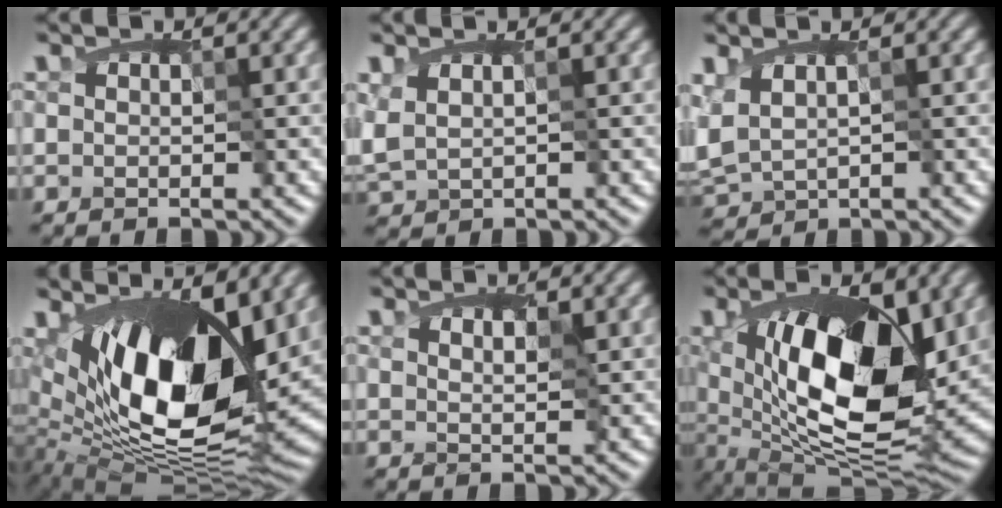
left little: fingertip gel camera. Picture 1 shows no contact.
{"total": 1.9, "force": [0.3, 1.2, 1.5], "torque": [-0.044, -0.003, 0.018]}
{"total": 2.4, "force": [-0.1, 1.4, 2.0], "torque": [-0.059, 0.000, 0.007]}
{"total": 14.6, "force": [3.0, 7.5, 12.2], "torque": [-0.187, -0.013, 0.048]}
{"total": 1.4, "force": [0.5, 0.7, 1.1], "torque": [-0.019, 0.001, 0.008]}
{"total": 13.5, "force": [1.5, 6.9, 11.5], "torque": [-0.195, -0.024, 0.030]}